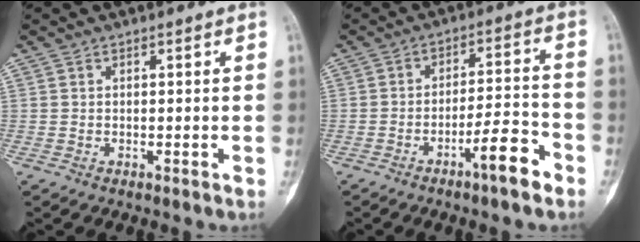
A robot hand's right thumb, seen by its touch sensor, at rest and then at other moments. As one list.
[{"total": 8.1, "force": [-4.9, 1.4, 6.3], "torque": [-0.098, 0.038, -0.077]}]